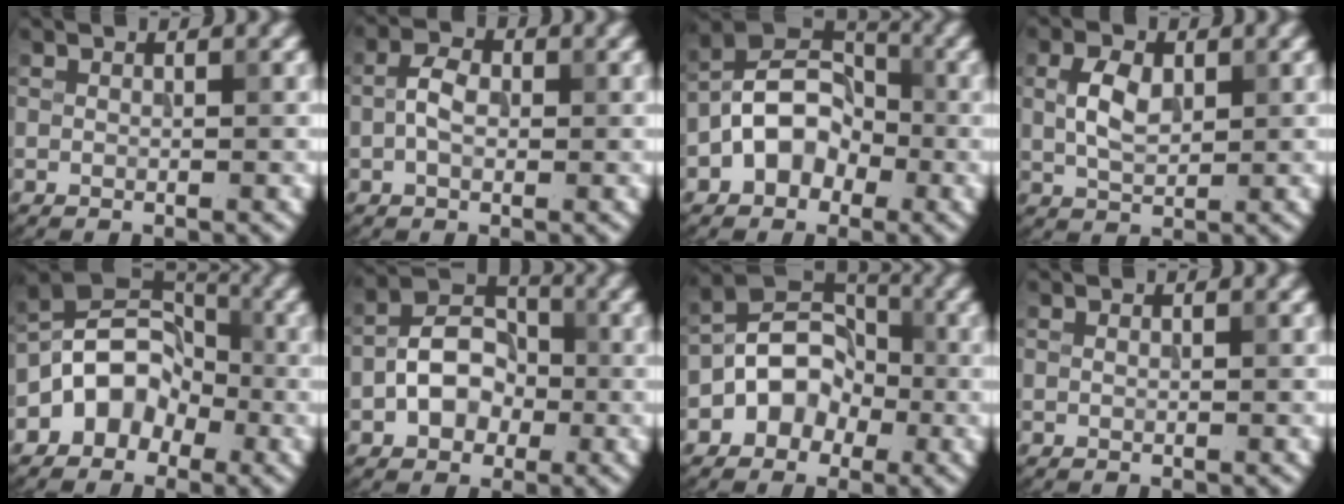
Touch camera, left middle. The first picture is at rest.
{"total": 2.7, "force": [-0.4, 1.7, 2.0], "torque": [-0.042, 0.006, -0.013]}
{"total": 6.1, "force": [-2.1, 4.4, 3.5], "torque": [-0.041, 0.013, -0.053]}
{"total": 3.5, "force": [0.8, 2.1, 2.6], "torque": [-0.061, 0.004, 0.016]}
{"total": 5.4, "force": [-2.4, 4.1, 2.6], "torque": [-0.025, 0.014, -0.057]}
{"total": 5.1, "force": [-1.3, 3.8, 3.2], "torque": [-0.045, 0.007, -0.029]}
{"total": 5.2, "force": [-1.9, 4.1, 2.6], "torque": [-0.007, 0.013, -0.048]}
{"total": 0.0}